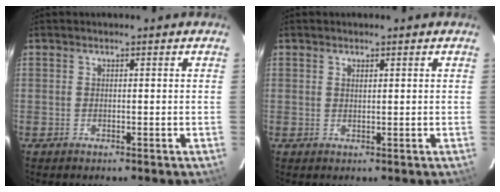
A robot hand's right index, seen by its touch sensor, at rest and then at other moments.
{"total": 0.8, "force": [0.5, 0.3, 0.5], "torque": [-0.008, 0.002, 0.010]}